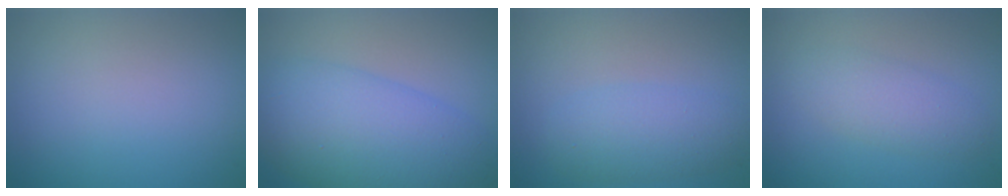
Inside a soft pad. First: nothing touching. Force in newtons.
{"total": 9.6, "press": 9.6, "slide": 0.3}
{"total": 3.4, "press": 3.4, "slide": 0.1}
{"total": 2.6, "press": 2.6, "slide": 0.0}